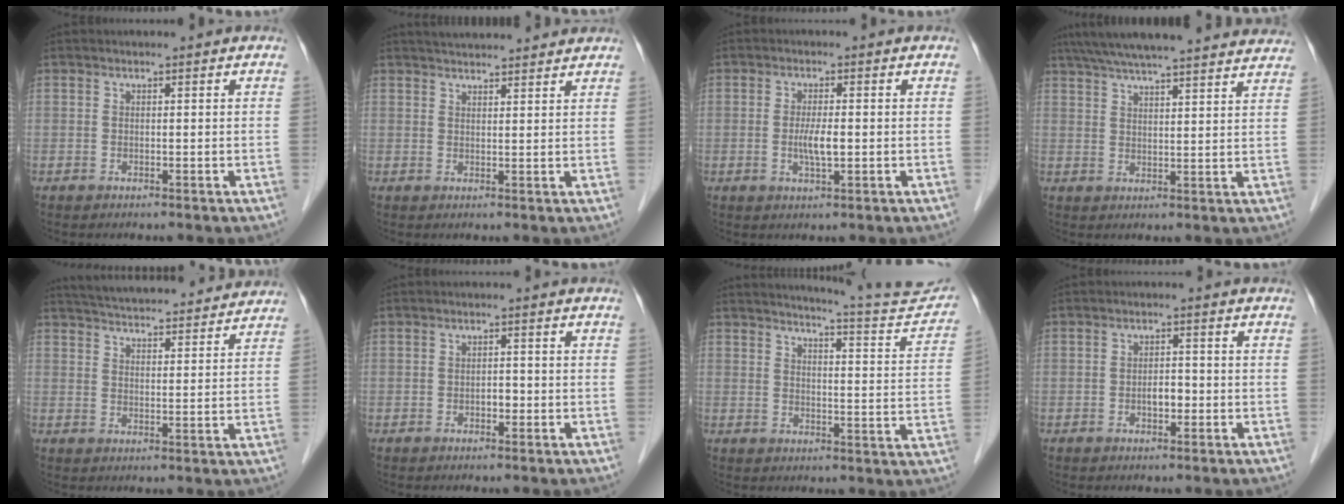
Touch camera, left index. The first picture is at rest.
{"total": 9.8, "force": [9.1, 1.3, 3.3], "torque": [-0.047, 0.029, 0.117]}
{"total": 3.4, "force": [-0.4, 0.6, 3.3], "torque": [-0.068, -0.004, -0.006]}
{"total": 26.5, "force": [23.9, 2.4, 11.0], "torque": [-0.185, 0.008, 0.309]}
{"total": 21.2, "force": [19.8, 3.1, 7.0], "torque": [-0.112, 0.019, 0.266]}
{"total": 1.5, "force": [-0.6, 0.8, 1.1], "torque": [-0.017, 0.003, -0.010]}
{"total": 13.7, "force": [13.3, -0.4, 3.3], "torque": [-0.047, -0.056, 0.154]}
{"total": 2.4, "force": [-0.8, 1.2, 1.9], "torque": [-0.030, 0.004, -0.012]}